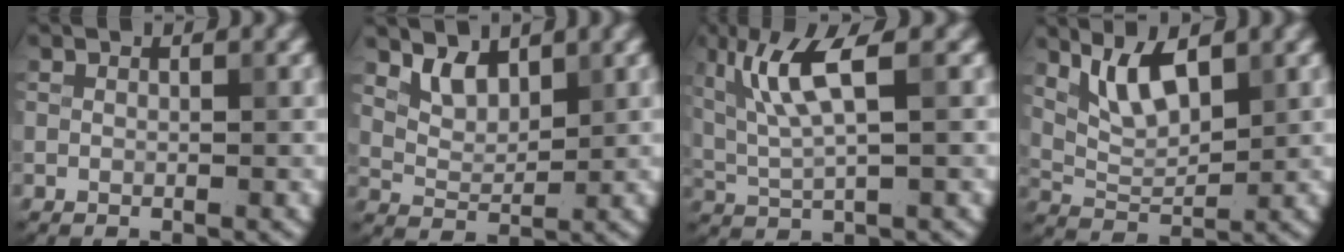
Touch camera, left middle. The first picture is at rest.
{"total": 2.8, "force": [2.0, 1.5, 1.4], "torque": [-0.032, -0.008, 0.038]}
{"total": 5.4, "force": [1.8, 1.2, 5.0], "torque": [-0.104, 0.001, 0.039]}
{"total": 4.4, "force": [2.5, 1.6, 3.3], "torque": [-0.071, -0.006, 0.053]}